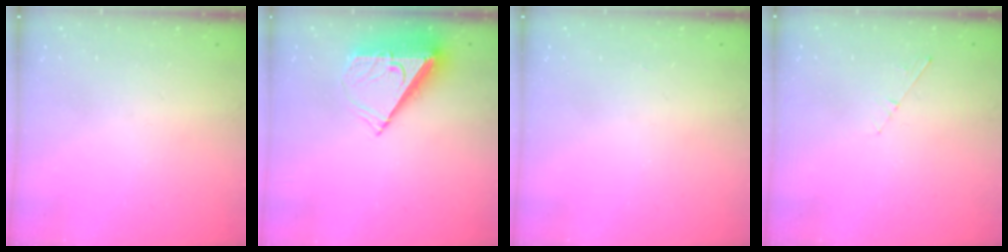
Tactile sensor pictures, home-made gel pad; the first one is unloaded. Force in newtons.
{"total": 8.8, "press": 8.8, "slide": 0.5}
{"total": 0.0}
{"total": 2.8, "press": 2.8, "slide": 0.4}